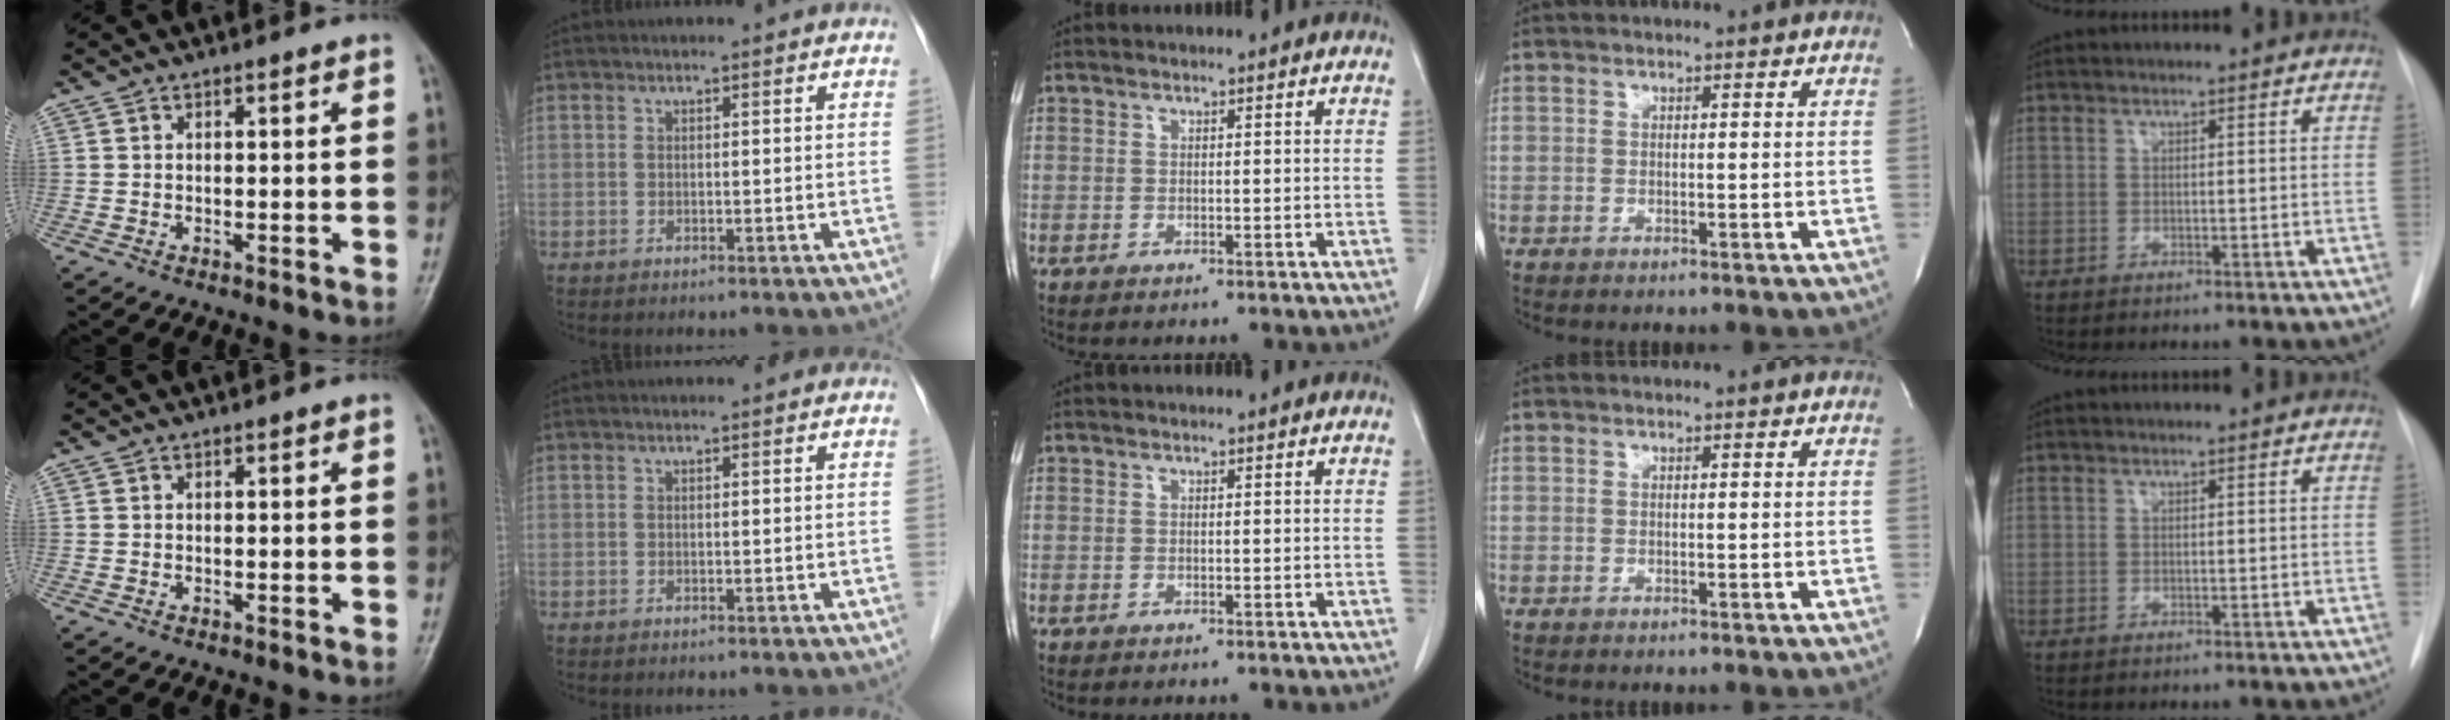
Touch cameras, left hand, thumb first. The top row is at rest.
{}